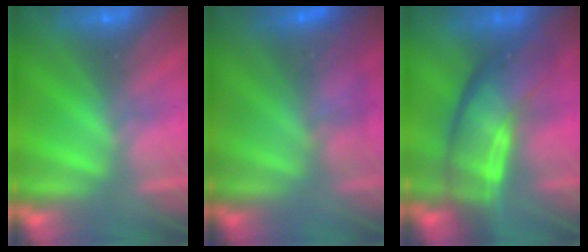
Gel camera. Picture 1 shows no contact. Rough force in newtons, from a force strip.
{"total": 4.3}
{"total": 7.3}